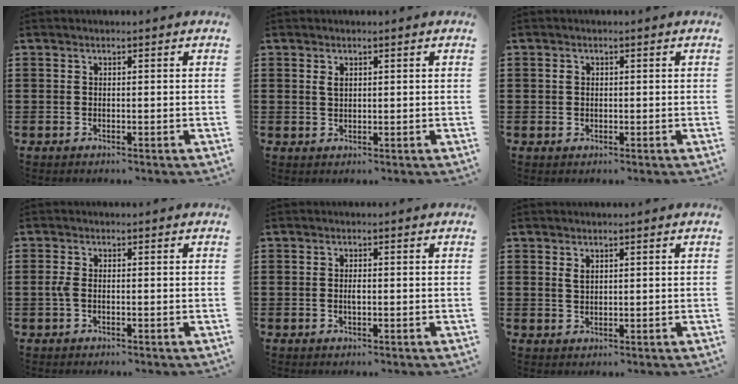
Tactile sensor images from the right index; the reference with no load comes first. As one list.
[{"total": 1.3, "force": [0.5, 0.6, 1.1], "torque": [-0.024, 0.003, 0.010]}, {"total": 1.0, "force": [0.2, 0.7, 0.6], "torque": [-0.016, 0.001, 0.005]}, {"total": 1.5, "force": [-0.3, 0.5, 1.4], "torque": [-0.034, -0.003, -0.008]}, {"total": 1.3, "force": [-0.1, 0.5, 1.2], "torque": [-0.024, 0.000, -0.002]}, {"total": 1.3, "force": [0.7, 0.6, 0.9], "torque": [-0.020, 0.001, 0.014]}]